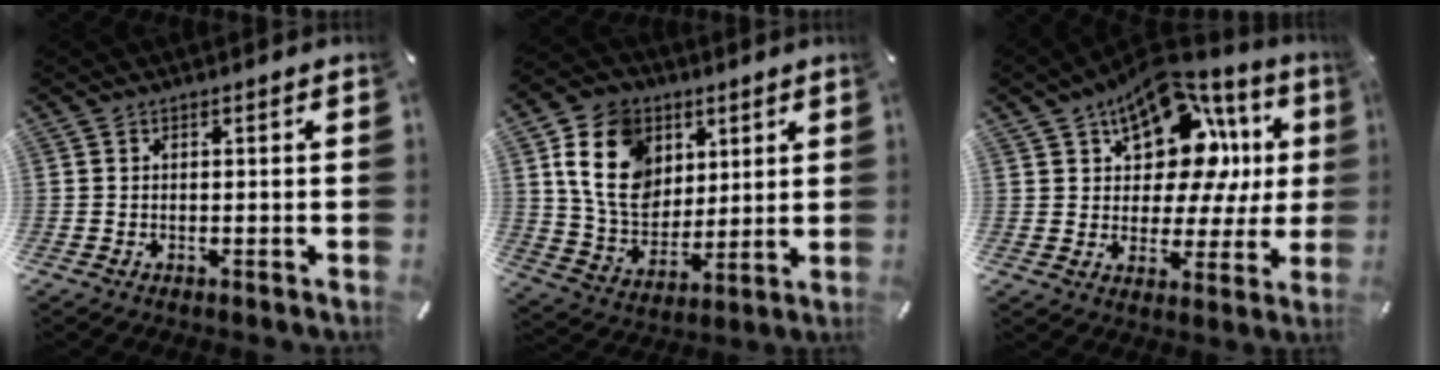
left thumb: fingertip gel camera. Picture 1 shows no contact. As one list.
[{"total": 15.8, "force": [4.9, 13.1, 7.3], "torque": [-0.146, -0.006, 0.095]}, {"total": 17.7, "force": [8.8, 10.9, 10.8], "torque": [-0.152, -0.071, 0.152]}]